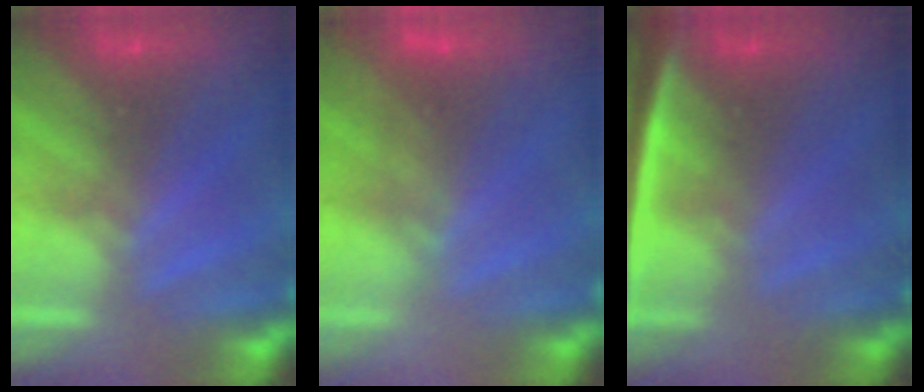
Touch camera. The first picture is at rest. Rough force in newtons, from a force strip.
{"total": 3.8}
{"total": 2.4}